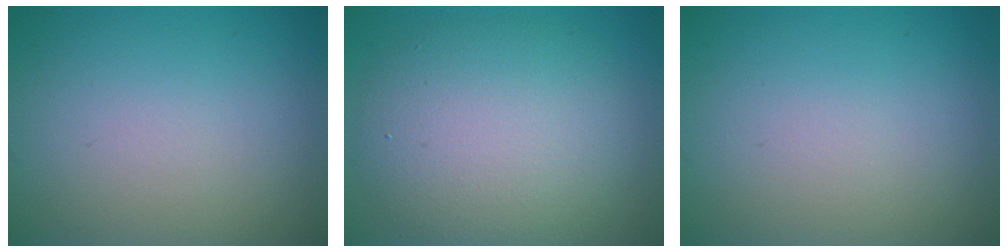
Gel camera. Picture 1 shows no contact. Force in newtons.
{"total": 8.3, "press": 8.2, "slide": 0.5}
{"total": 0.0}